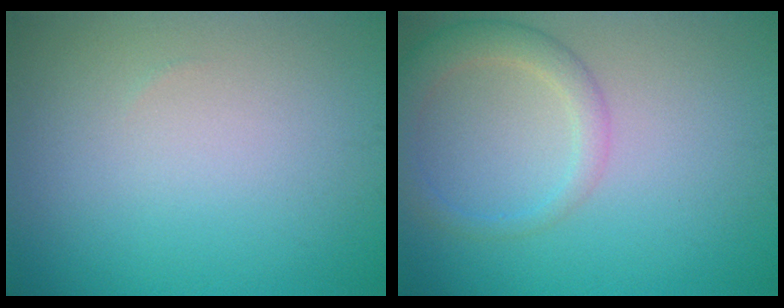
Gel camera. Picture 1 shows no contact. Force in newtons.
{"total": 2.9, "press": 2.9, "slide": 0.2}